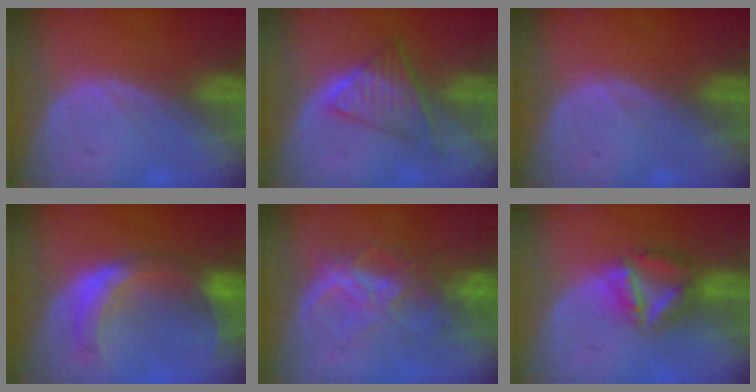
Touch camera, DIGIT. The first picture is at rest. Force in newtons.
{"total": 6.5, "press": 5.8, "slide": 2.9}
{"total": 0.0}
{"total": 8.3, "press": 7.4, "slide": 3.8}
{"total": 7.3, "press": 7.2, "slide": 1.3}
{"total": 6.6, "press": 6.3, "slide": 2.2}